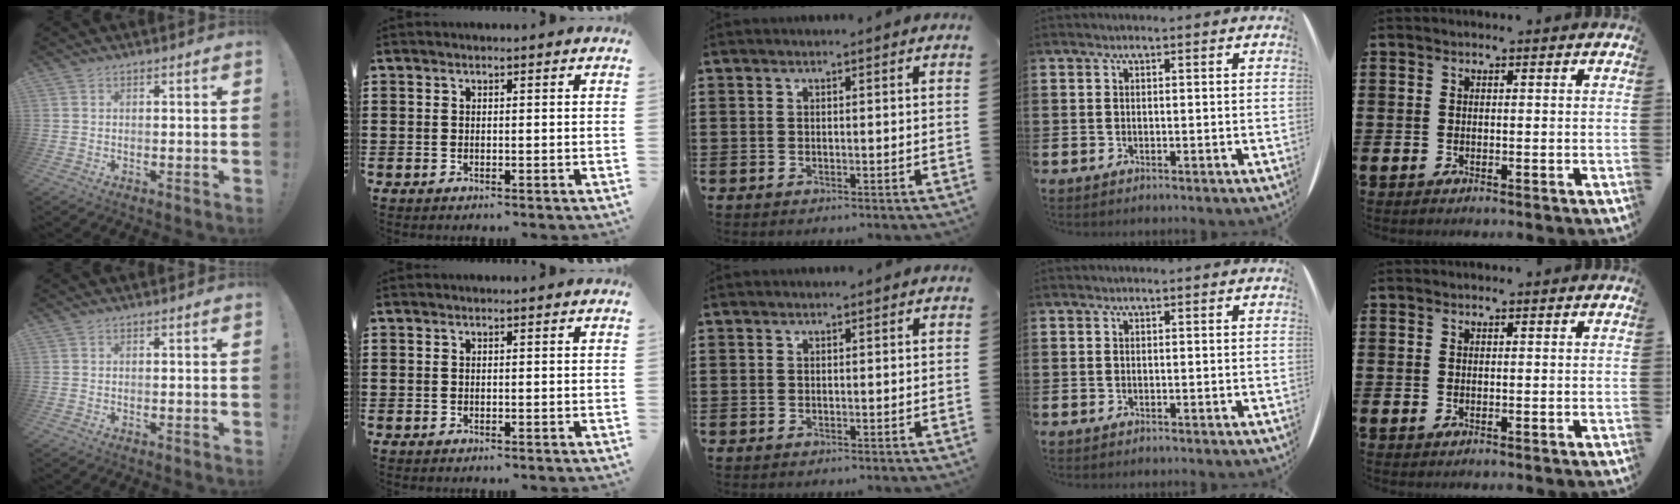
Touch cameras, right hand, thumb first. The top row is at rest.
{}